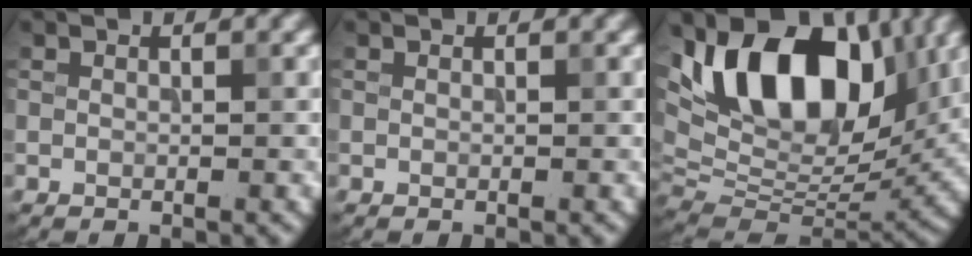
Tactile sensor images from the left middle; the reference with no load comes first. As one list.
[{"total": 0.0}, {"total": 15.1, "force": [6.5, 8.4, 10.8], "torque": [-0.174, 0.029, 0.104]}]